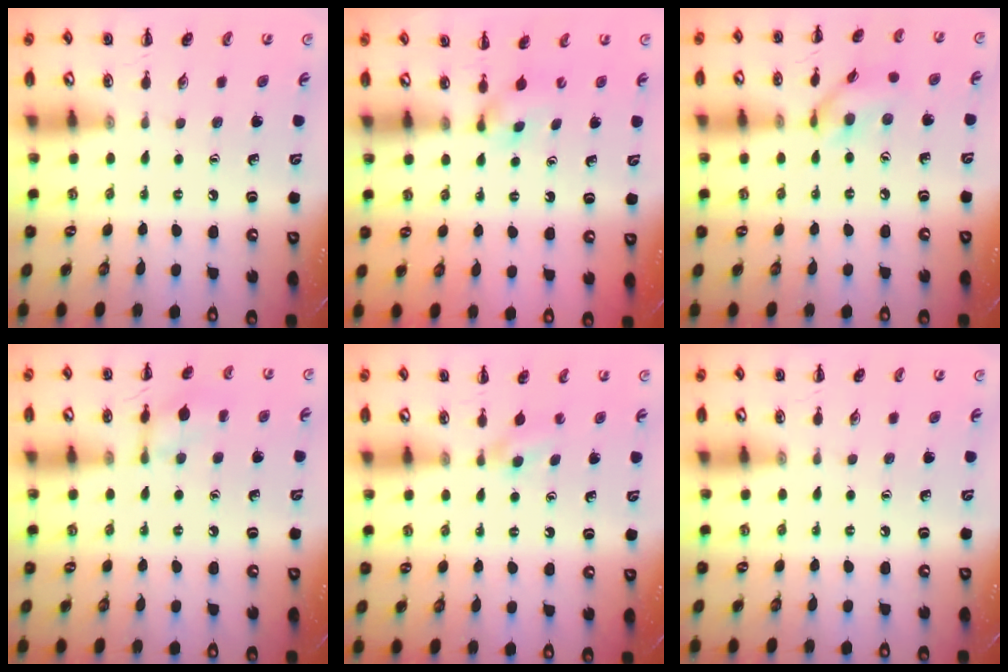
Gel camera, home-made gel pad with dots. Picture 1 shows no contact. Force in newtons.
{"total": 3.0, "press": 2.8, "slide": 0.9}
{"total": 9.2, "press": 9.1, "slide": 0.8}
{"total": 8.1, "press": 8.1, "slide": 0.7}
{"total": 2.0, "press": 1.8, "slide": 0.9}
{"total": 0.0}